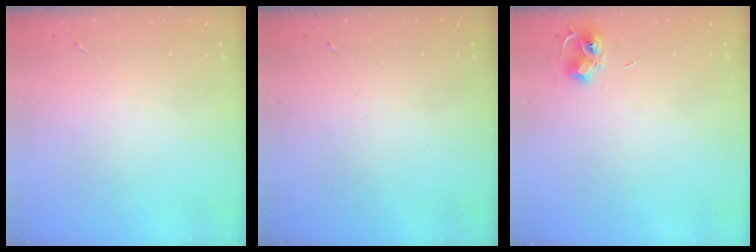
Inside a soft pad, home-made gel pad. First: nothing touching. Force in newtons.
{"total": 0.0}
{"total": 6.8, "press": 6.8, "slide": 0.7}